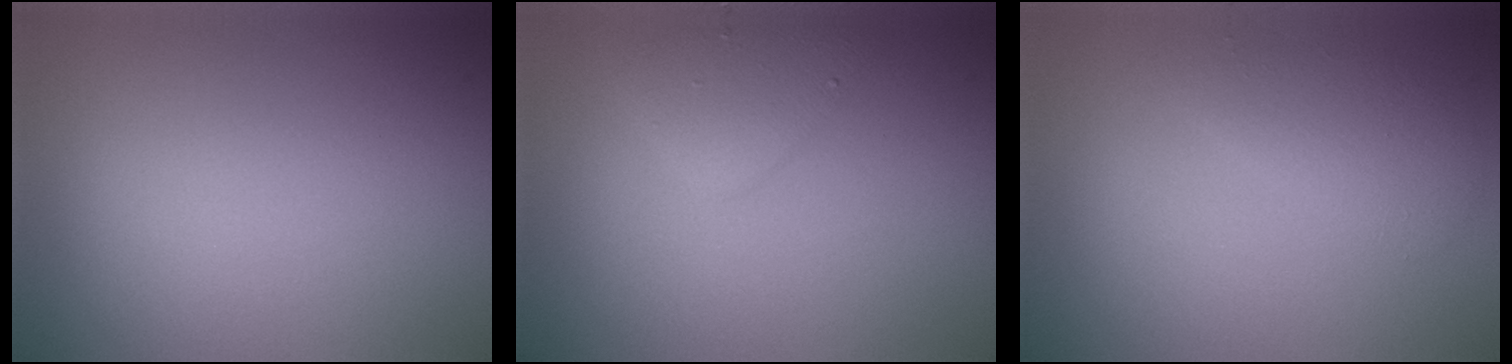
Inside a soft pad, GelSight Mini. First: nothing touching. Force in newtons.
{"total": 2.0, "press": 2.0, "slide": 0.1}
{"total": 2.2, "press": 2.2, "slide": 0.1}